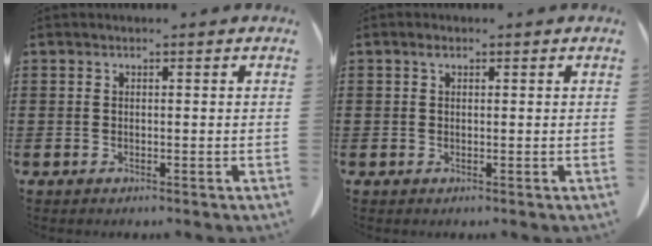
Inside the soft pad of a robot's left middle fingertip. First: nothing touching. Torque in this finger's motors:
{"motor_torque": [-0.03, 0.57, -0.16, -0.14]}